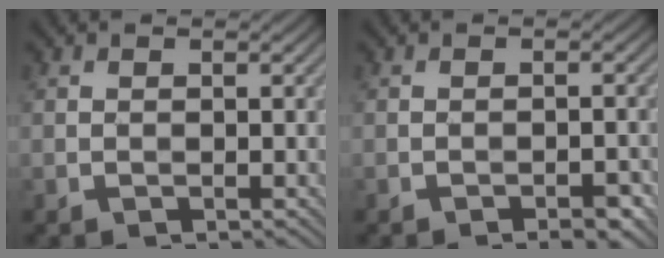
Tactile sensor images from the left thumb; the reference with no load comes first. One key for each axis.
{"total": 1.9, "fx": -1.5, "fy": 0.3, "fz": 1.1, "tx": -0.017, "ty": 0.005, "tz": -0.021}